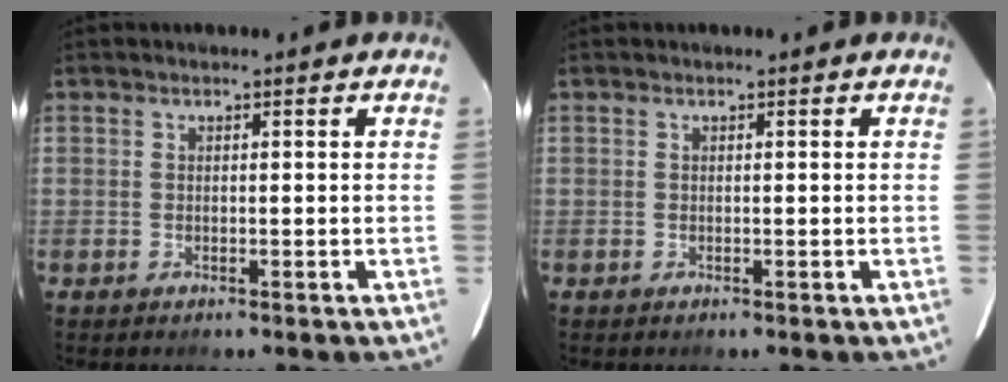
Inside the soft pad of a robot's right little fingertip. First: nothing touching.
{"total": 0.0}